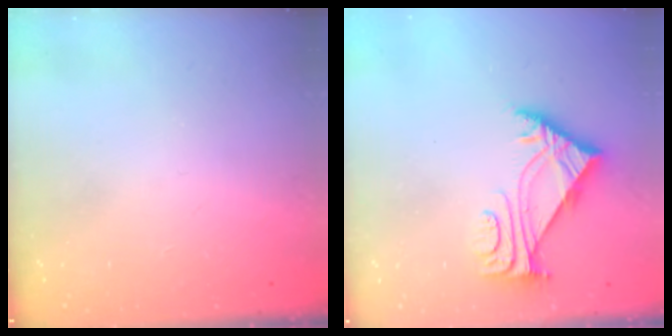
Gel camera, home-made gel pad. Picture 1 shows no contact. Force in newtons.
{"total": 5.6, "press": 5.5, "slide": 1.0}